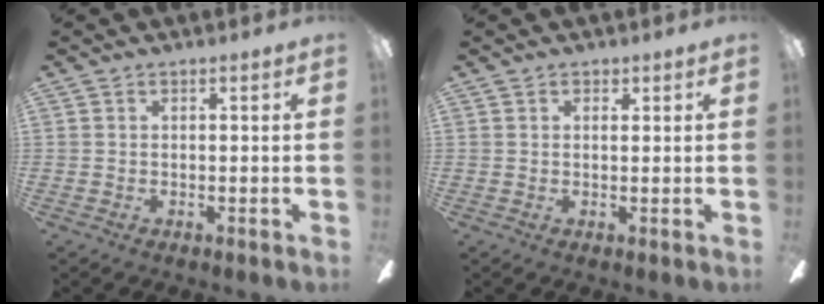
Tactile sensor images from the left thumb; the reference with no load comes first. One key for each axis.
{"total": 1.2, "fx": 0.7, "fy": 0.8, "fz": 0.5, "tx": 0.004, "ty": -0.005, "tz": 0.009}